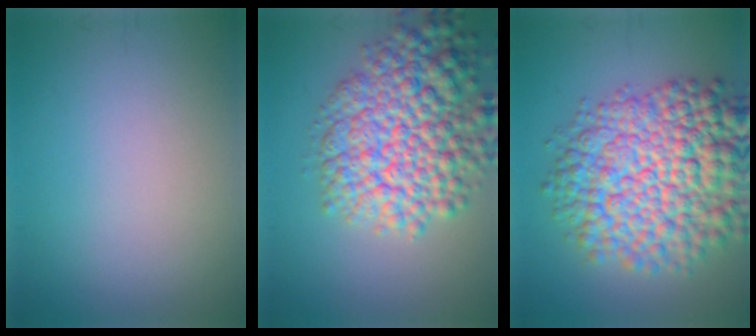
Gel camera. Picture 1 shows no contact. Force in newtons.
{"total": 9.5, "press": 9.5, "slide": 0.4}
{"total": 12.7, "press": 12.7, "slide": 0.4}